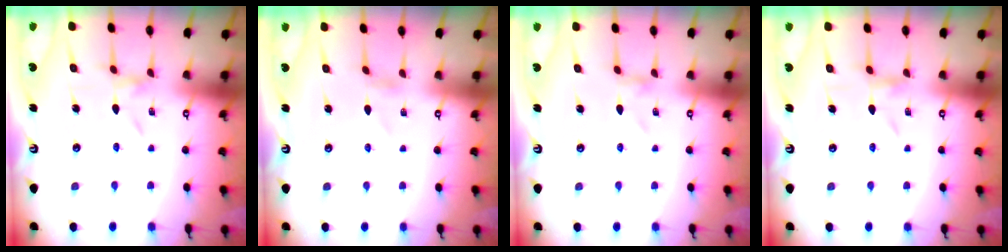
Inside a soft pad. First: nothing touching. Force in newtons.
{"total": 0.8, "press": 0.8, "slide": 0.1}
{"total": 0.0}
{"total": 2.9, "press": 2.9, "slide": 0.4}